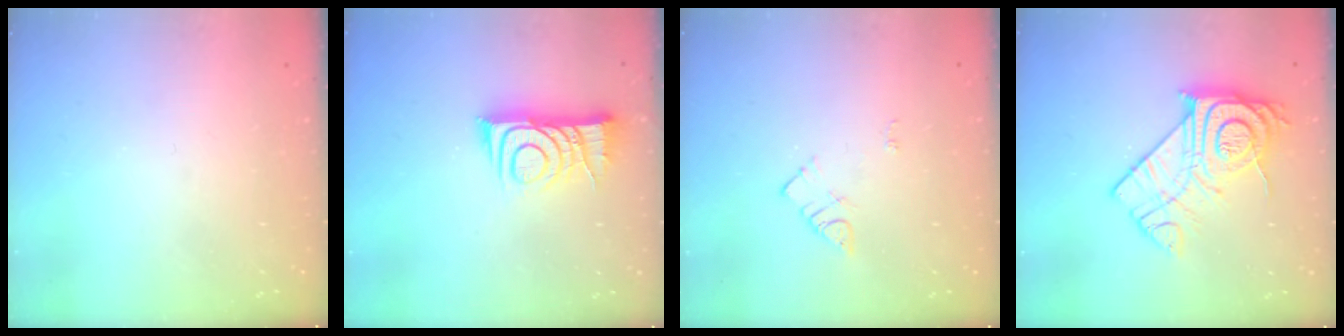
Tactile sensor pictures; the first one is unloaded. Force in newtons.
{"total": 9.7, "press": 9.6, "slide": 1.0}
{"total": 5.0, "press": 4.9, "slide": 0.7}
{"total": 16.3, "press": 16.2, "slide": 1.2}